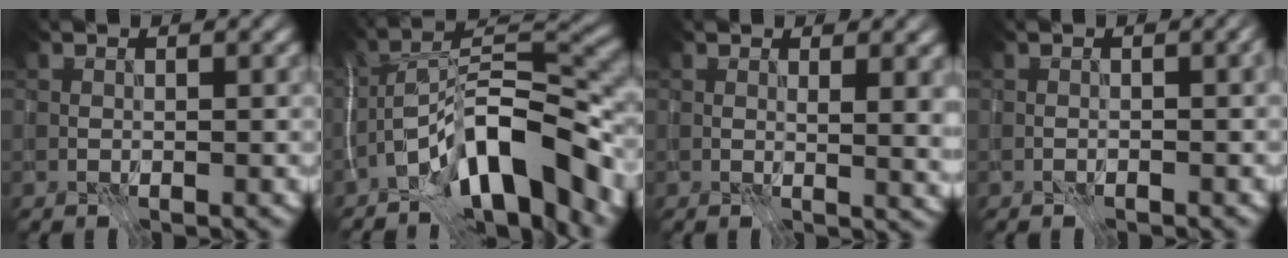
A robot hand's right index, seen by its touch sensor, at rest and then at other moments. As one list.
[{"total": 11.1, "force": [-6.2, 3.5, 8.5], "torque": [-0.128, 0.019, -0.123]}, {"total": 2.6, "force": [0.8, 0.7, 2.3], "torque": [-0.027, -0.002, 0.014]}, {"total": 1.2, "force": [-0.6, 0.4, 1.0], "torque": [-0.016, -0.001, -0.010]}]